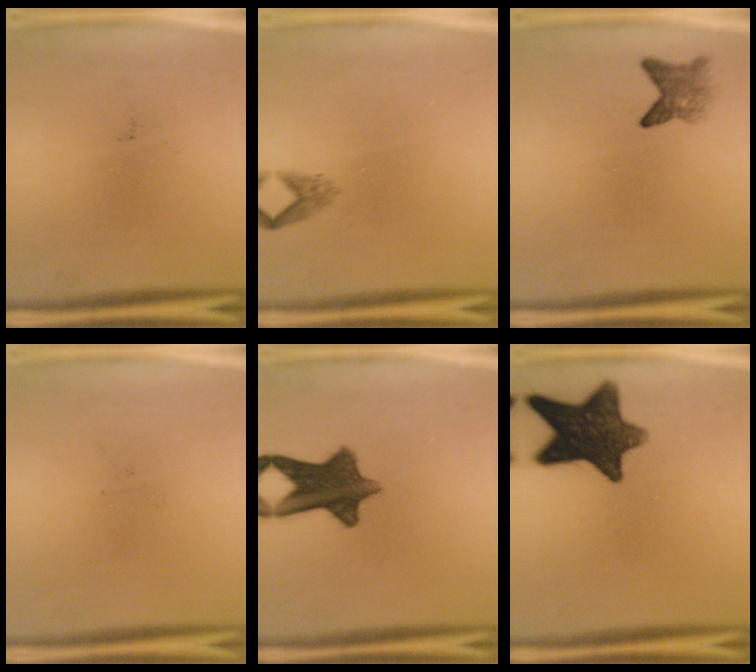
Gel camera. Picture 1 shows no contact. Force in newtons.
{"total": 1.3}
{"total": 2.8}
{"total": 0.0}
{"total": 10.8}
{"total": 13.3}